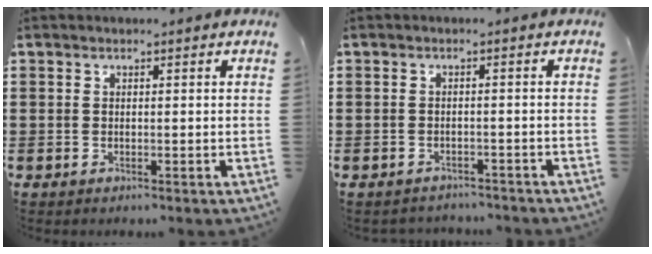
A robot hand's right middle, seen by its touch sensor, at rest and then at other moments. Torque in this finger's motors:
{"motor_torque": [0.02, -0.02, 0.00, 0.01]}